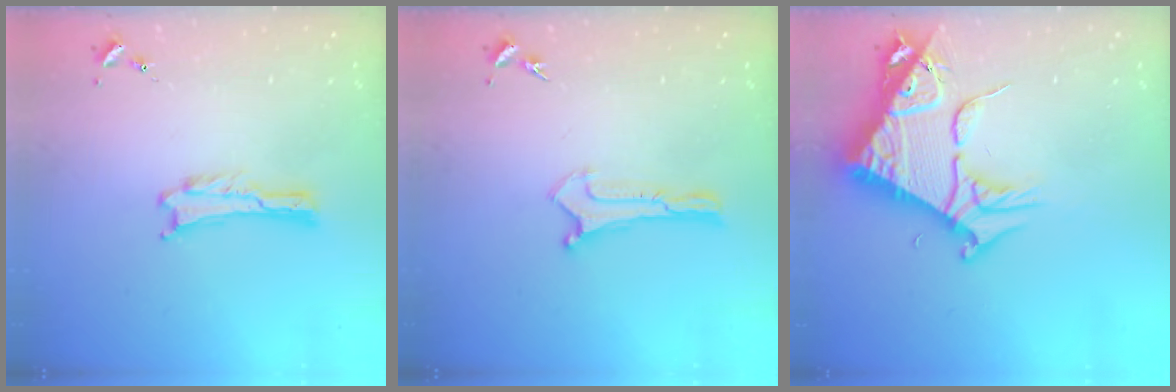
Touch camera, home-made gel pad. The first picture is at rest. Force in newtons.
{"total": 0.0}
{"total": 9.9, "press": 9.9, "slide": 1.1}